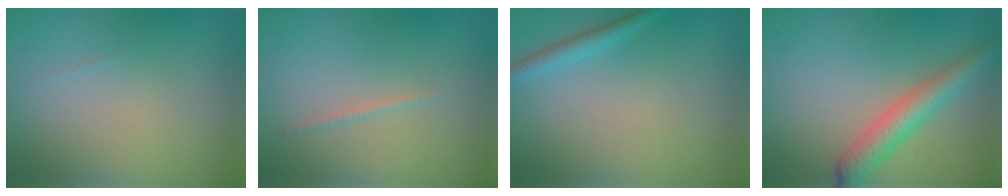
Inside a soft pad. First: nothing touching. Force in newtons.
{"total": 0.6, "press": 0.6, "slide": 0.0}
{"total": 1.6, "press": 1.6, "slide": 0.1}
{"total": 4.4, "press": 4.4, "slide": 0.1}